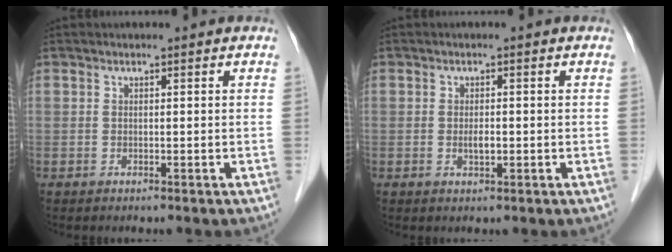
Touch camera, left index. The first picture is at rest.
{"total": 1.8, "force": [-0.5, 0.6, 1.6], "torque": [-0.032, -0.005, -0.008]}